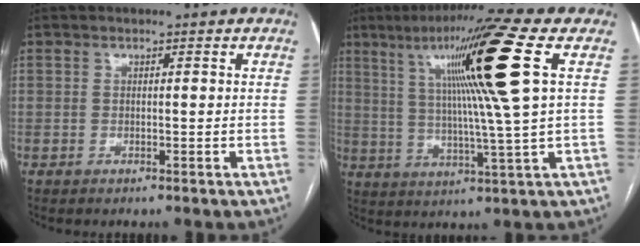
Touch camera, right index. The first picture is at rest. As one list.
[{"total": 16.3, "force": [5.8, -2.4, 15.1], "torque": [-0.246, 0.014, 0.092]}]